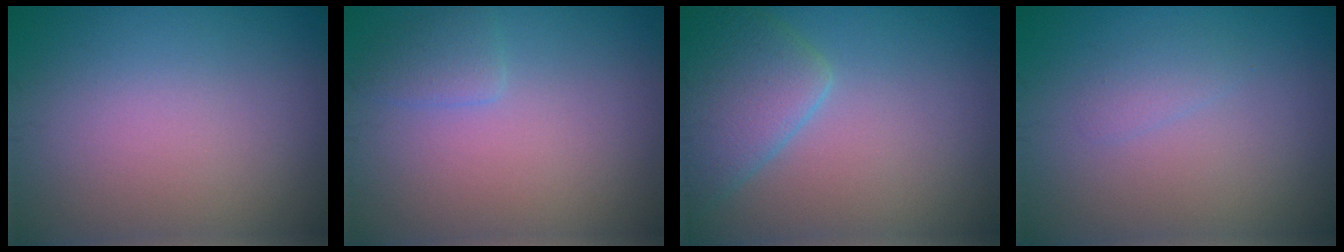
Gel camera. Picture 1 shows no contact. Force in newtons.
{"total": 1.4, "press": 1.4, "slide": 0.1}
{"total": 4.6, "press": 4.6, "slide": 0.3}
{"total": 1.0, "press": 1.0, "slide": 0.1}